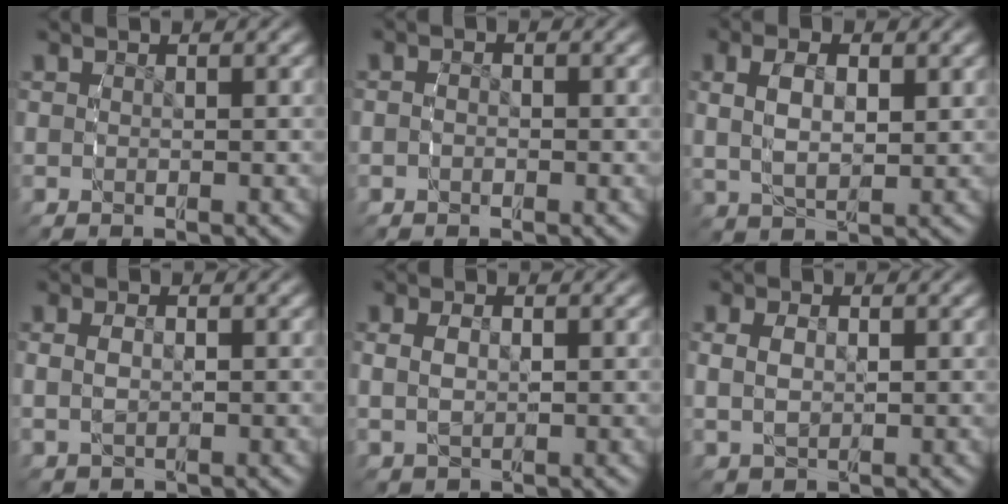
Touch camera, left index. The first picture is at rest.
{"total": 0.8, "force": [-0.5, 0.5, 0.4], "torque": [-0.015, -0.005, -0.010]}
{"total": 4.4, "force": [1.0, 2.5, 3.5], "torque": [-0.064, -0.005, 0.025]}
{"total": 2.2, "force": [0.1, 1.6, 1.6], "torque": [-0.042, -0.011, 0.011]}
{"total": 2.5, "force": [0.2, 1.8, 1.7], "torque": [-0.042, -0.011, 0.015]}
{"total": 2.9, "force": [0.3, 2.2, 1.9], "torque": [-0.047, -0.014, 0.018]}